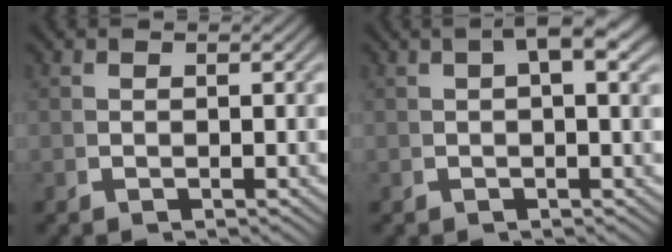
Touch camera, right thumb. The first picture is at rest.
{"total": 3.4, "force": [1.5, 0.7, 3.0], "torque": [-0.034, 0.020, 0.017]}